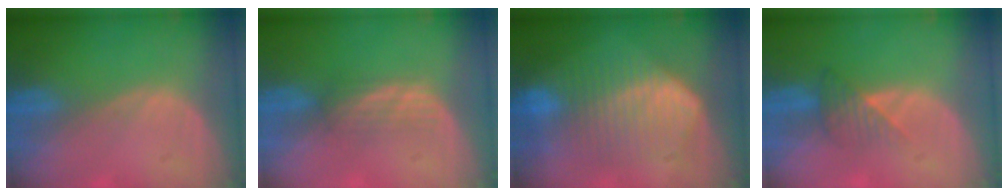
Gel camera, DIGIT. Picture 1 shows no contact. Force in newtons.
{"total": 3.0, "press": 2.6, "slide": 1.5}
{"total": 9.7, "press": 9.7, "slide": 0.8}
{"total": 3.3, "press": 3.0, "slide": 1.2}